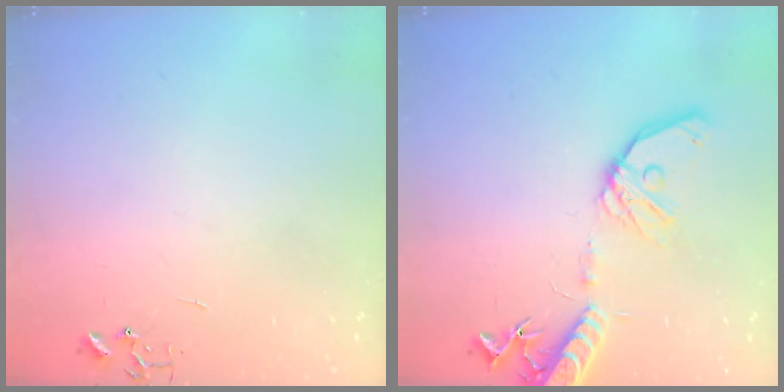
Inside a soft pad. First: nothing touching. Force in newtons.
{"total": 16.3, "press": 16.0, "slide": 3.2}